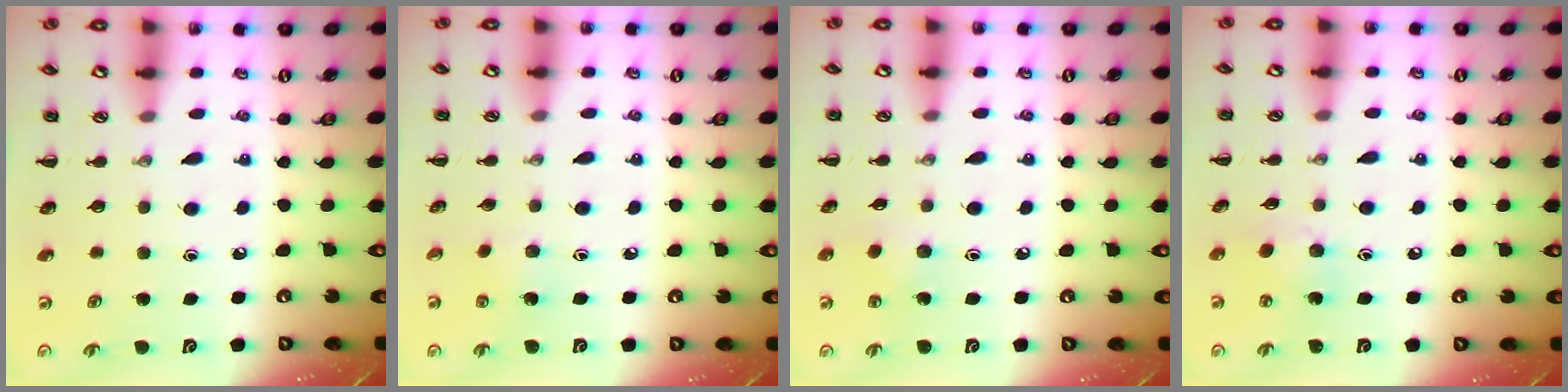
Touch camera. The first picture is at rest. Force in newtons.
{"total": 2.4, "press": 2.4, "slide": 0.6}
{"total": 6.2, "press": 6.1, "slide": 1.2}
{"total": 6.2, "press": 6.2, "slide": 0.6}